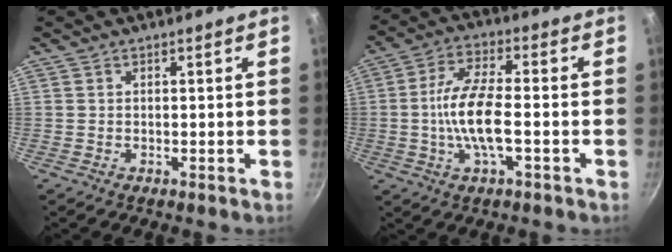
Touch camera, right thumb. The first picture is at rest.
{"total": 11.1, "force": [-1.6, 3.9, 10.3], "torque": [-0.212, 0.018, -0.032]}